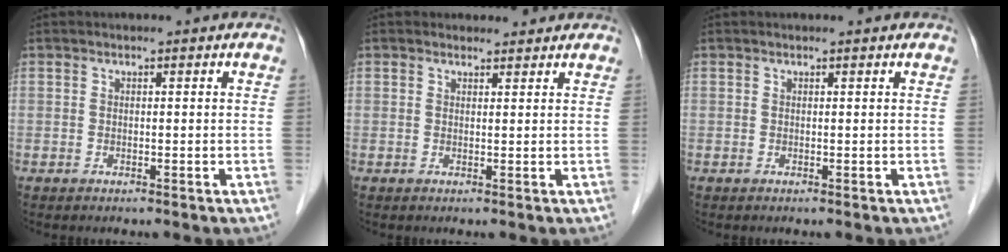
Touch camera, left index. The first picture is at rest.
{"total": 1.8, "force": [1.6, 0.7, -0.1], "torque": [-0.003, 0.006, 0.019]}
{"total": 0.6, "force": [0.6, 0.0, 0.1], "torque": [-0.006, 0.001, 0.007]}